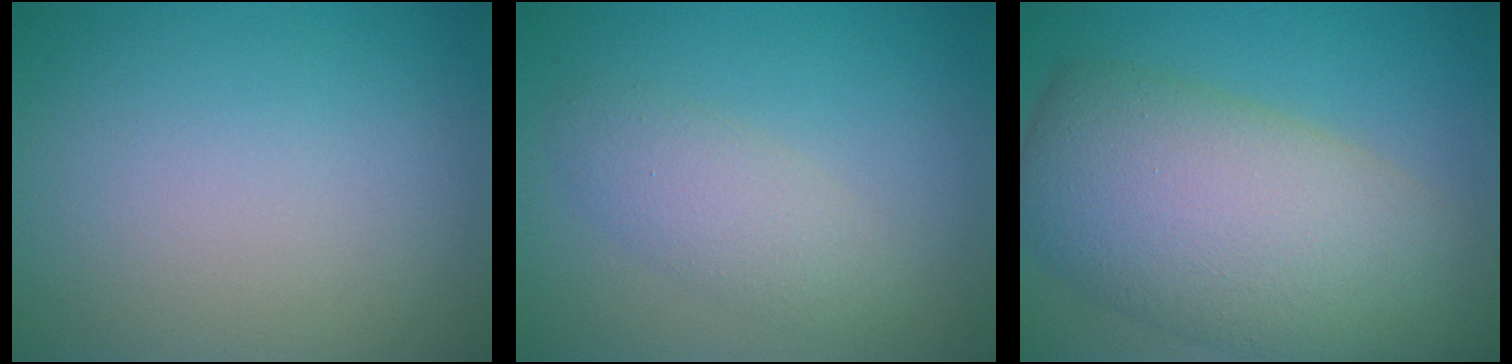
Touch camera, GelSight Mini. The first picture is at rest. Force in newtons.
{"total": 2.8, "press": 2.8, "slide": 0.1}
{"total": 12.4, "press": 12.3, "slide": 0.8}